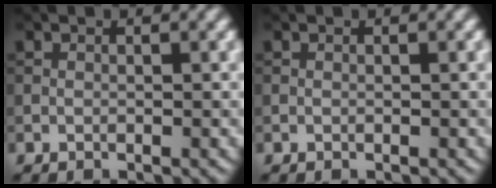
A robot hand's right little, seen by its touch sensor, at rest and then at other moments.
{"total": 0.0}